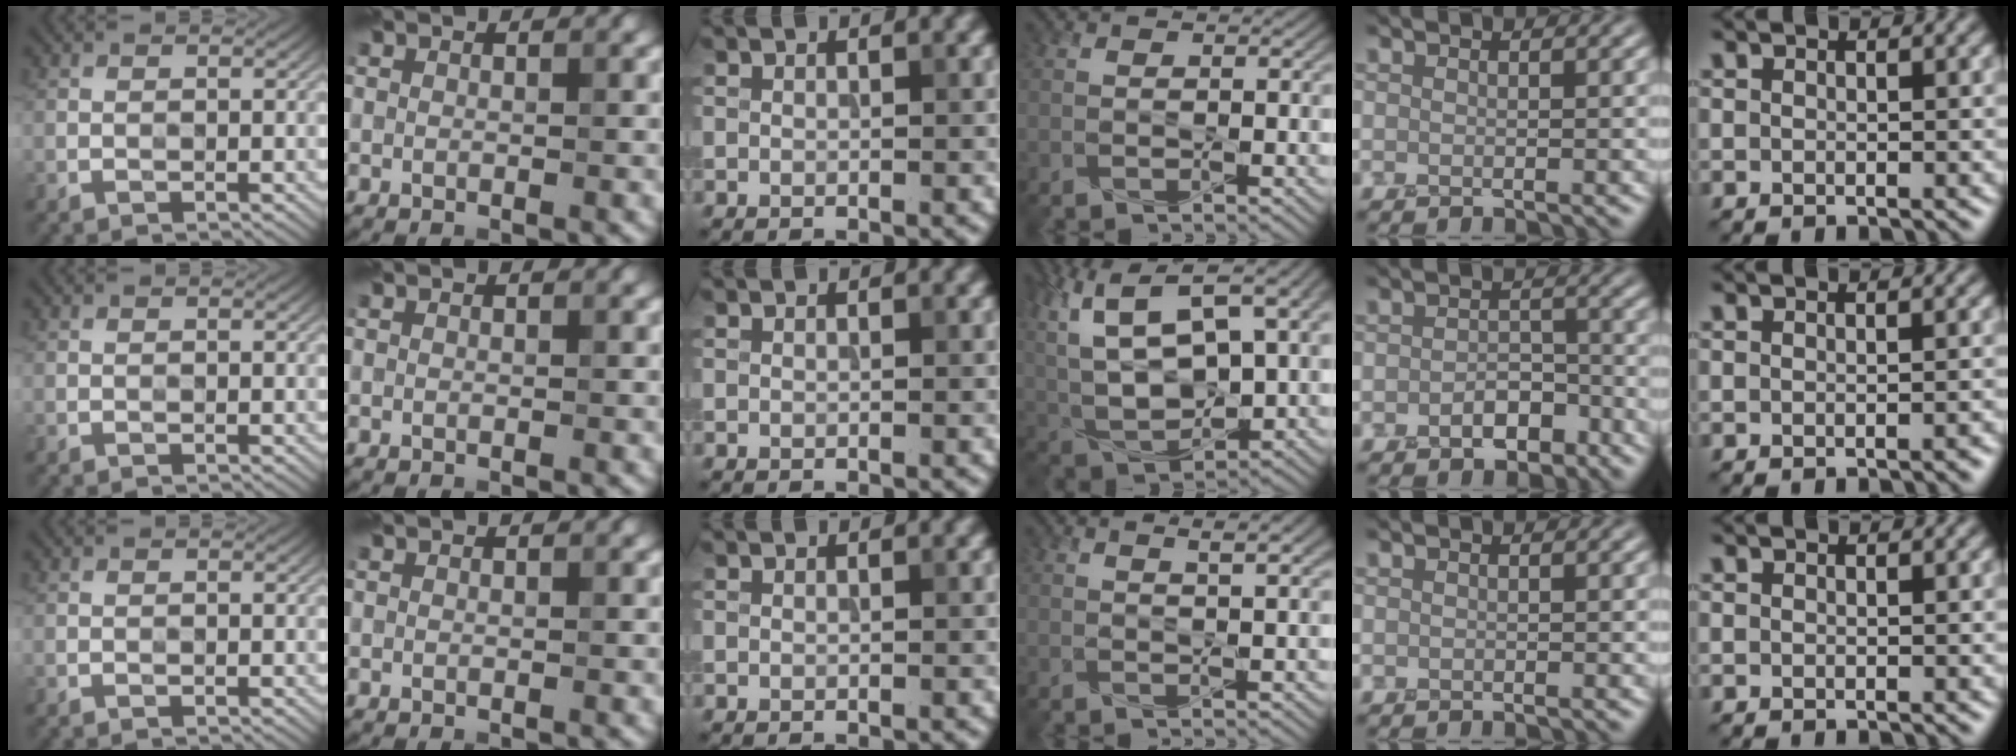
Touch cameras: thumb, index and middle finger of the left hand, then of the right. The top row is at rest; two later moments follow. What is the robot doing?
{"motion": "squeeze", "object": "air blower"}